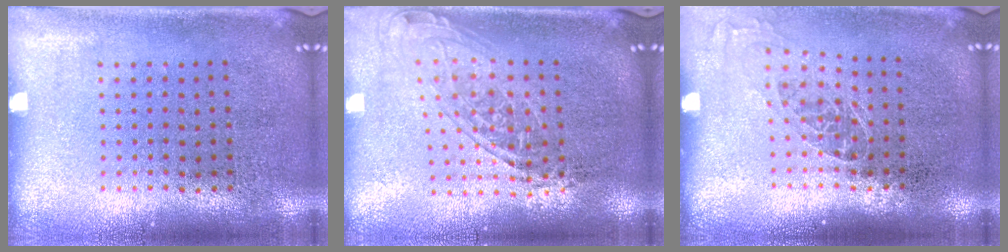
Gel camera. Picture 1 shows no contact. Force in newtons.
{"total": 1.6, "press": 1.2, "slide": 1.0}
{"total": 1.1, "press": 0.9, "slide": 0.5}